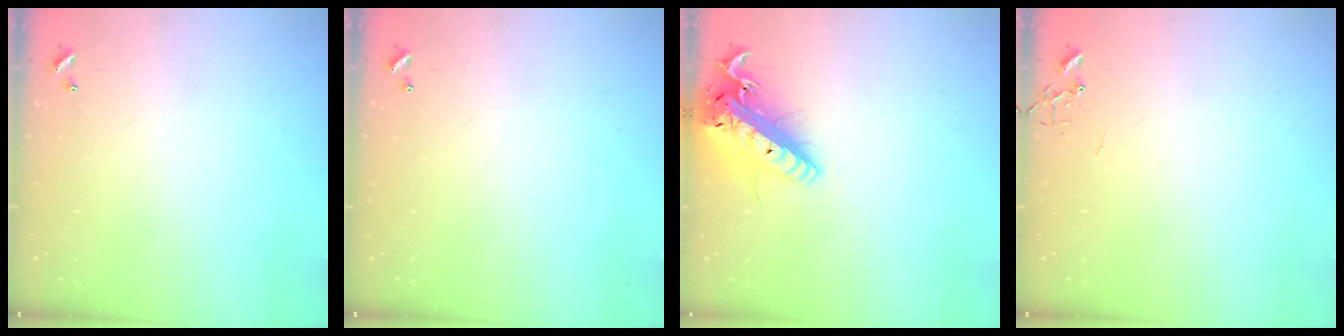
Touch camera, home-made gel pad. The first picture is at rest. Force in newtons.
{"total": 0.0}
{"total": 19.2, "press": 18.7, "slide": 4.1}
{"total": 0.0}